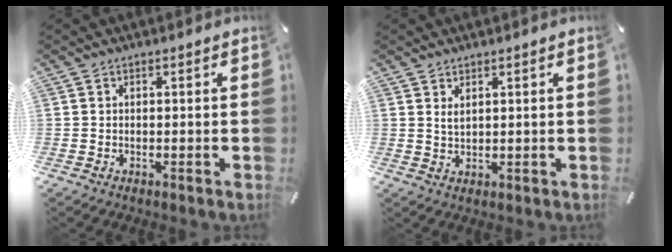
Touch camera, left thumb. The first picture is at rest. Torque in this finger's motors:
{"motor_torque": [0.23, -0.07, 0.26, -0.19, 0.01]}